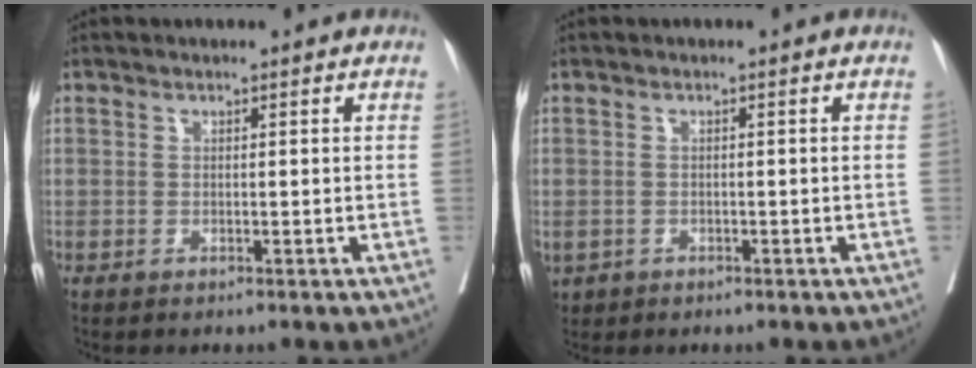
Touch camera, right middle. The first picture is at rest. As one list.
[{"total": 3.1, "force": [-1.4, 2.5, 1.2], "torque": [-0.038, -0.001, -0.015]}]